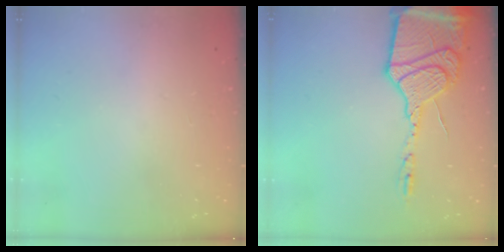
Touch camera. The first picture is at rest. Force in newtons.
{"total": 24.1, "press": 21.5, "slide": 10.8}